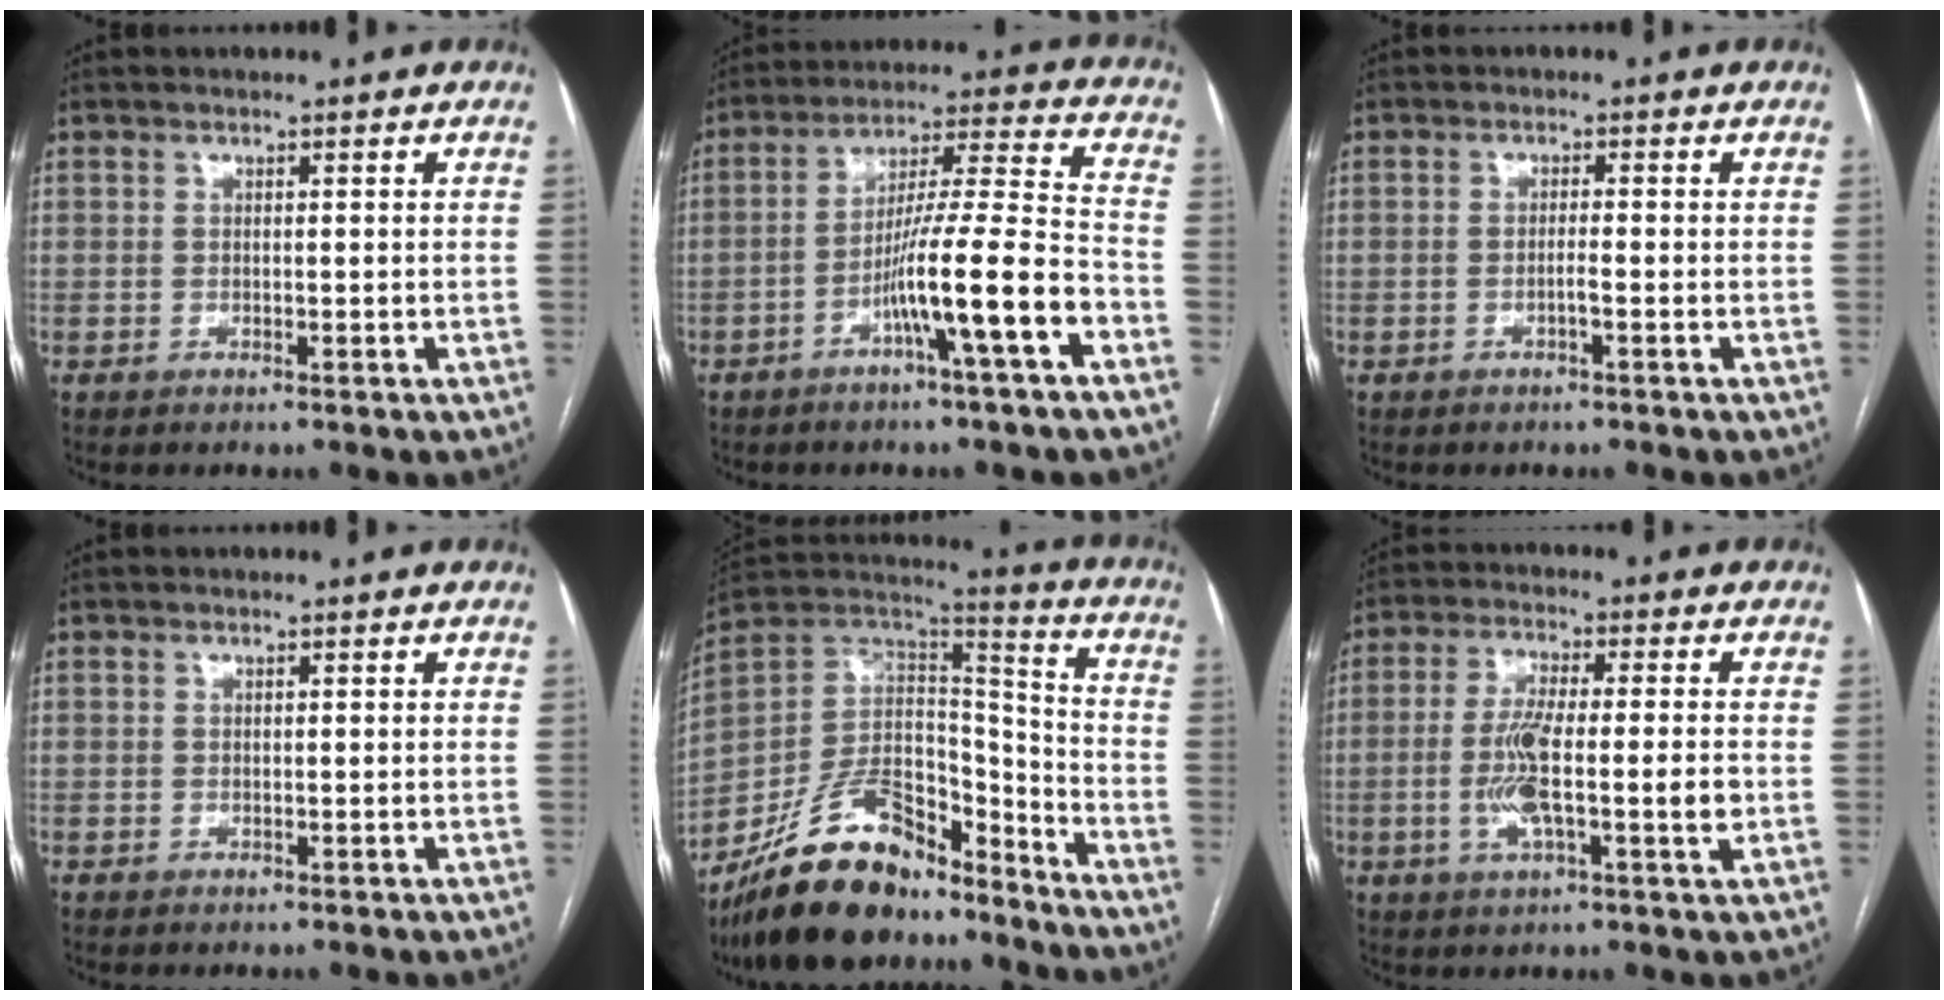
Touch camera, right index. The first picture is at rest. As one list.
[{"total": 13.1, "force": [-5.8, -0.8, 11.7], "torque": [-0.202, 0.008, -0.098]}, {"total": 1.5, "force": [-0.7, -0.1, 1.3], "torque": [-0.024, 0.001, -0.014]}, {"total": 0.0}, {"total": 20.7, "force": [-16.5, 7.7, 9.9], "torque": [-0.200, 0.029, -0.297]}, {"total": 9.7, "force": [-1.6, 1.1, 9.5], "torque": [-0.182, 0.001, -0.031]}]